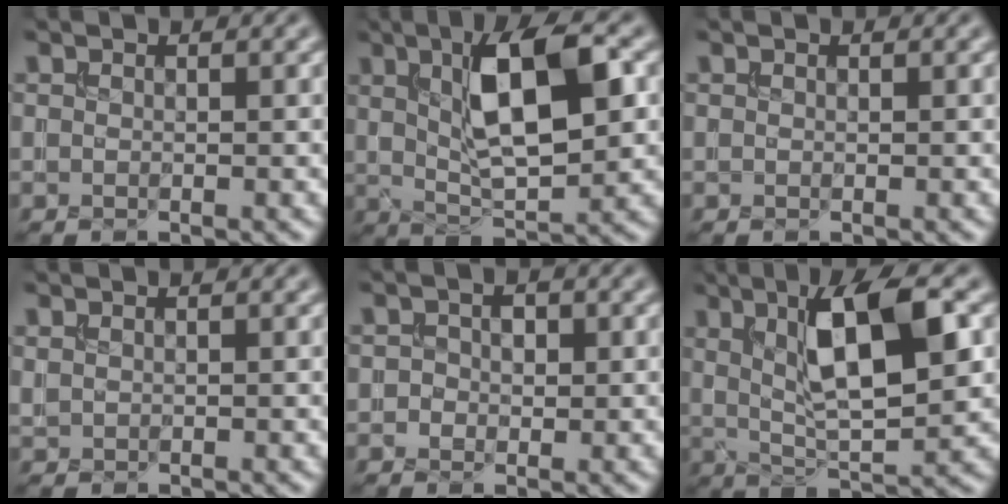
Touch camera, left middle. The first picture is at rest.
{"total": 9.0, "force": [2.2, 3.3, 8.1], "torque": [-0.134, 0.005, 0.037]}
{"total": 0.0}
{"total": 0.5, "force": [0.4, 0.3, 0.2], "torque": [-0.008, 0.000, 0.012]}
{"total": 2.0, "force": [0.1, 1.7, 1.1], "torque": [-0.007, 0.004, -0.010]}
{"total": 8.8, "force": [2.4, 2.6, 8.1], "torque": [-0.133, 0.001, 0.041]}